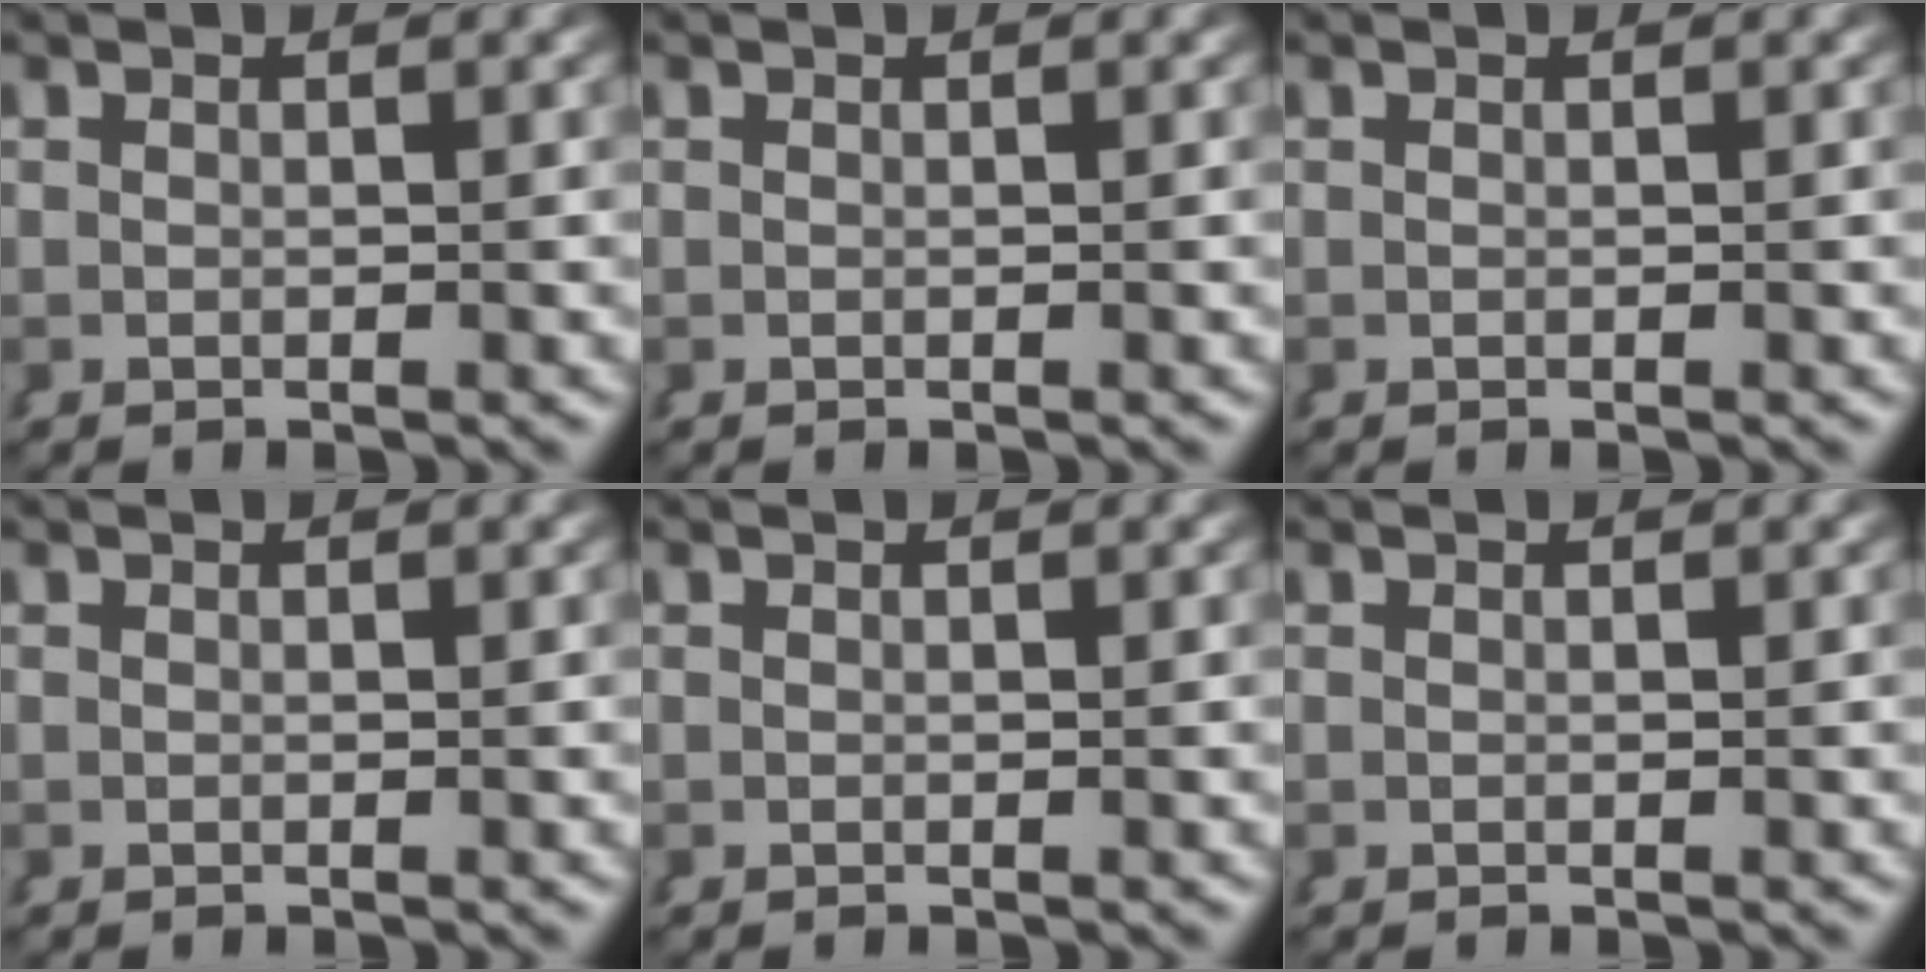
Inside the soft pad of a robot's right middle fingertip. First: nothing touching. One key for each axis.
{"total": 0.0}
{"total": 0.0}
{"total": 0.0}
{"total": 0.0}
{"total": 0.0}